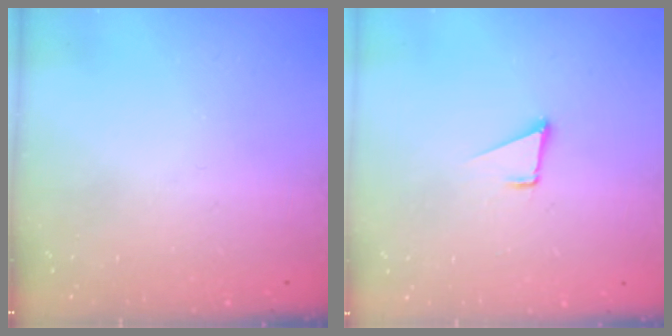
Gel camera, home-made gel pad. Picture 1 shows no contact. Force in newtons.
{"total": 1.6, "press": 1.5, "slide": 0.1}